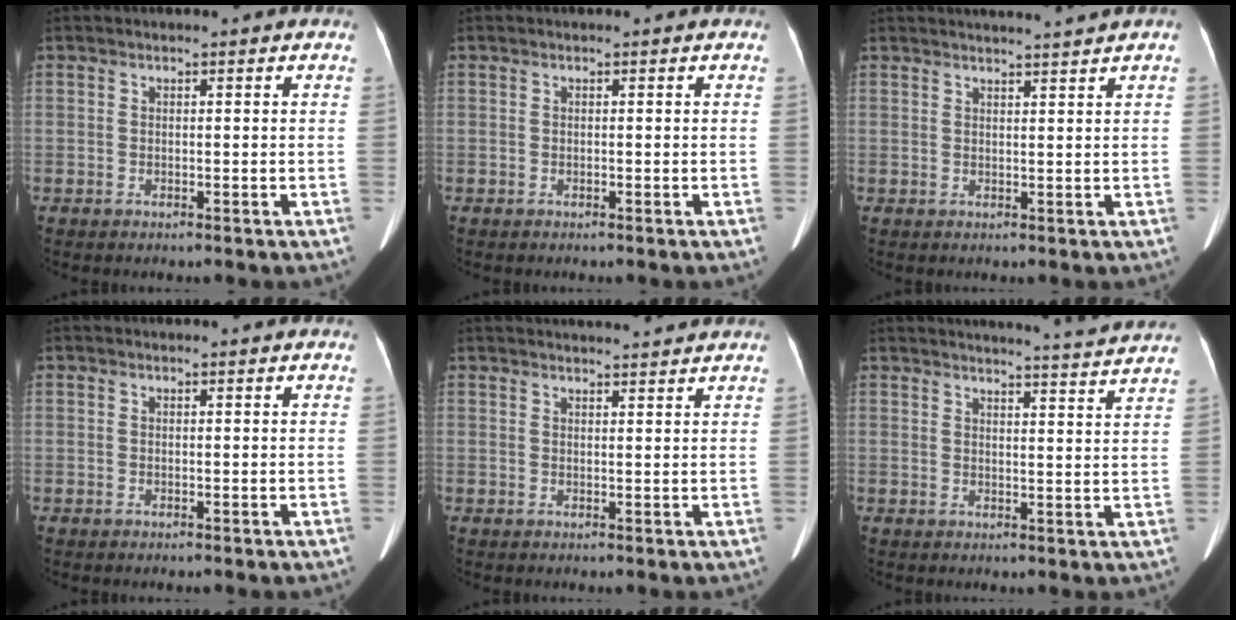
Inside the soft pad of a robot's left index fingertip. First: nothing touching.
{"total": 0.0}
{"total": 4.4, "force": [4.1, -1.2, 1.3], "torque": [-0.016, 0.003, 0.051]}
{"total": 0.0}
{"total": 6.1, "force": [5.9, -0.2, 1.5], "torque": [-0.021, 0.019, 0.068]}
{"total": 9.2, "force": [8.8, -1.6, 2.0], "torque": [-0.038, -0.025, 0.099]}